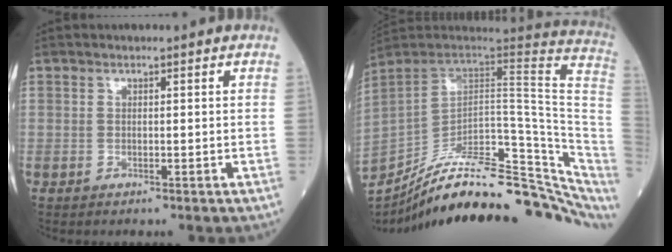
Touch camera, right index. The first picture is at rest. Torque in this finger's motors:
{"motor_torque": [0.00, -2.14, 0.08, -0.03]}